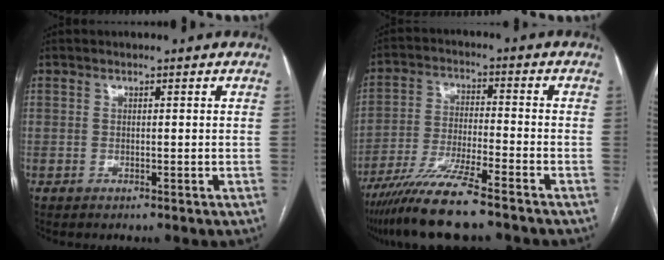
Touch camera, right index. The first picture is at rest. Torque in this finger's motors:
{"motor_torque": [1.02, -1.11, 0.81, 0.21]}